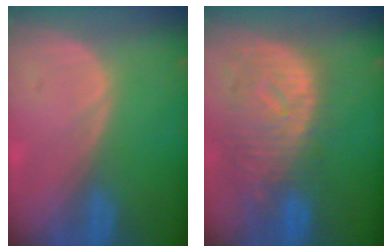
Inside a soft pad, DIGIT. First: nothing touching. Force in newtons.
{"total": 10.9, "press": 9.6, "slide": 5.2}